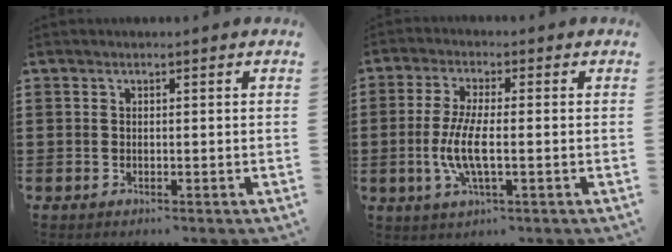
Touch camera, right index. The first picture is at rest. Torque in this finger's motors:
{"motor_torque": [1.80, 0.34, 0.85, 0.21]}